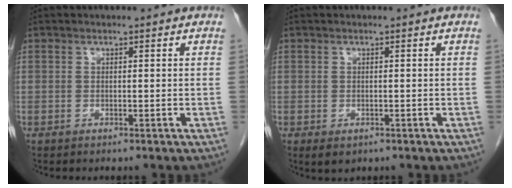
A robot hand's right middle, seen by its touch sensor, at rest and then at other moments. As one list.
[{"total": 1.9, "force": [-0.9, 1.2, 1.2], "torque": [-0.015, -0.001, -0.003]}]